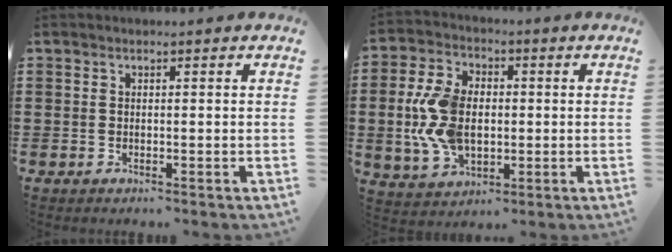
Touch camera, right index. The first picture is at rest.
{"total": 10.7, "force": [-0.4, 7.1, 8.1], "torque": [-0.205, 0.006, -0.015]}